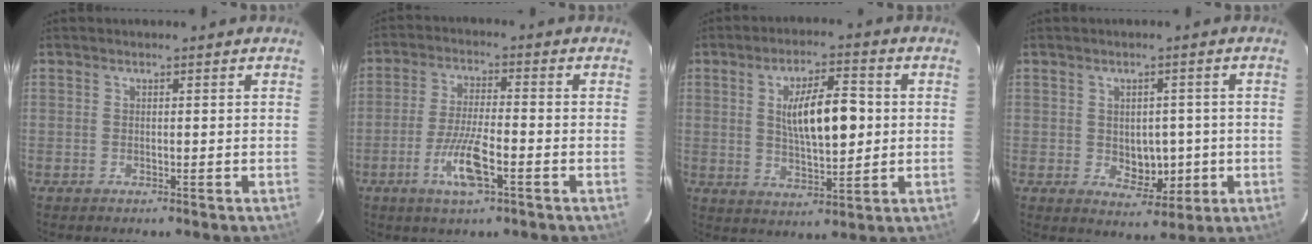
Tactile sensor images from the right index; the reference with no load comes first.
{"total": 7.7, "force": [-3.3, 1.2, 6.9], "torque": [-0.137, -0.008, -0.059]}
{"total": 10.3, "force": [1.2, 3.0, 9.8], "torque": [-0.170, 0.009, 0.023]}
{"total": 5.6, "force": [-0.5, 3.7, 4.1], "torque": [-0.047, 0.001, 0.005]}